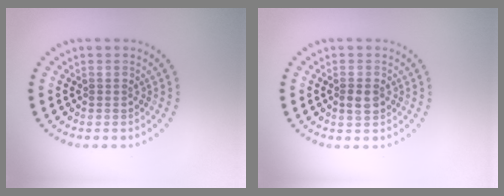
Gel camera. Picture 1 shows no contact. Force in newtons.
{"total": 1.7, "press": 1.7, "slide": 0.1}